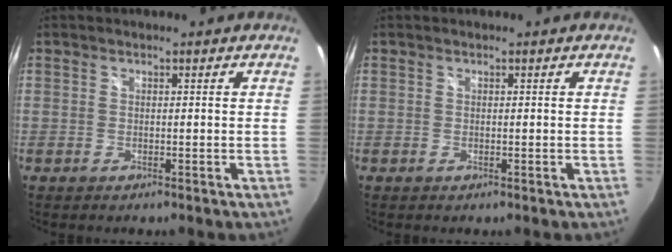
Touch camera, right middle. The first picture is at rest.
{"total": 0.0}